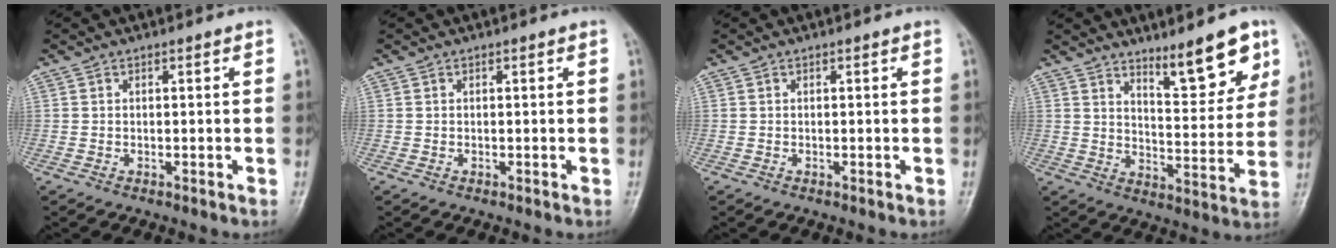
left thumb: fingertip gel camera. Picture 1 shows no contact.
{"total": 0.0}
{"total": 0.0}
{"total": 11.4, "force": [7.8, 3.2, 7.7], "torque": [-0.083, -0.059, 0.122]}